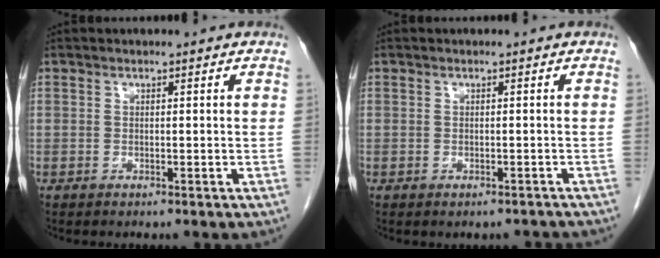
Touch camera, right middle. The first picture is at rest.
{"total": 2.0, "force": [-1.8, 0.8, 0.2], "torque": [0.003, 0.000, -0.025]}